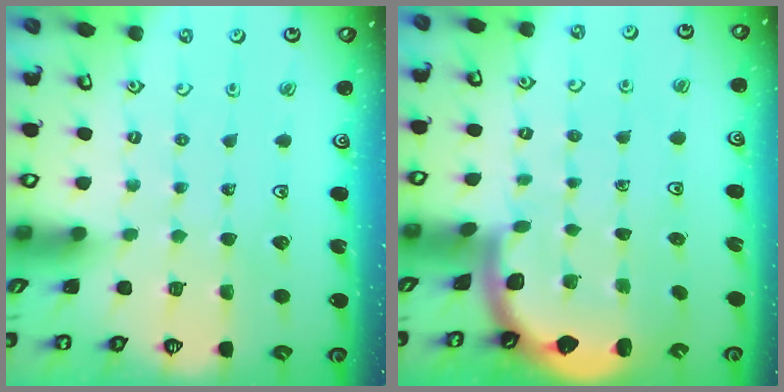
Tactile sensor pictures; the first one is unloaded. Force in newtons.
{"total": 1.6, "press": 1.6, "slide": 0.1}